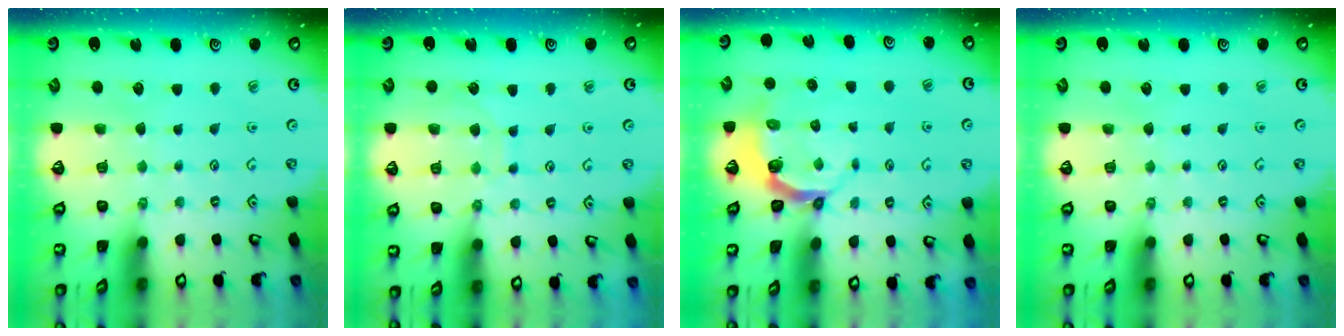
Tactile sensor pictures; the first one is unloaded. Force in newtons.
{"total": 7.6, "press": 7.5, "slide": 0.7}
{"total": 4.9, "press": 4.0, "slide": 2.9}
{"total": 0.0}